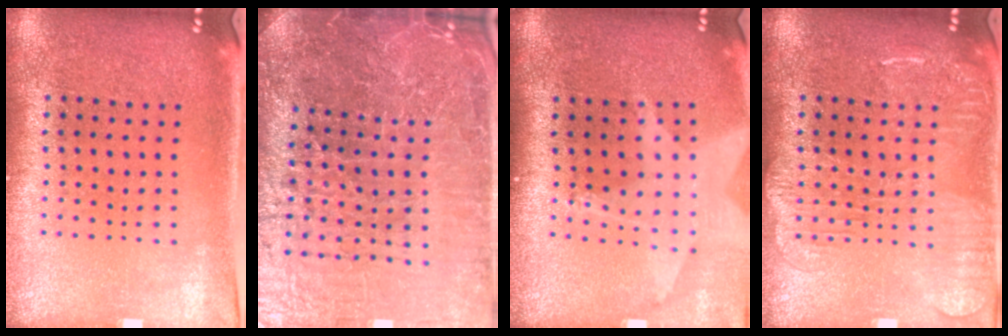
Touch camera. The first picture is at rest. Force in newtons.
{"total": 5.2, "press": 4.9, "slide": 1.8}
{"total": 1.7, "press": 1.5, "slide": 0.9}
{"total": 2.8, "press": 2.8, "slide": 0.3}